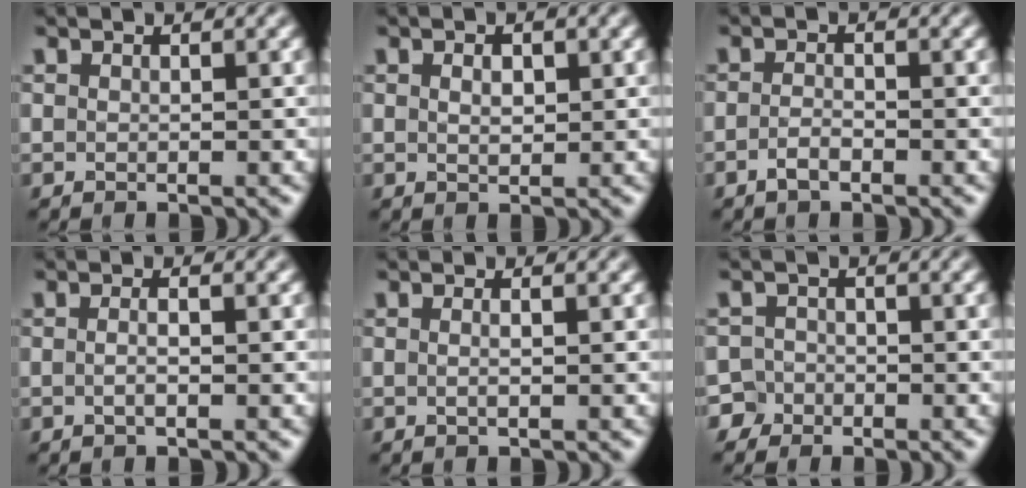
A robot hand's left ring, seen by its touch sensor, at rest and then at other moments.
{"total": 1.8, "force": [0.5, 1.0, 1.4], "torque": [-0.026, -0.001, 0.011]}
{"total": 1.4, "force": [-0.9, 0.5, 1.0], "torque": [-0.024, 0.000, -0.019]}
{"total": 1.3, "force": [0.0, 0.4, 1.3], "torque": [-0.014, -0.012, -0.008]}
{"total": 1.2, "force": [0.3, 0.4, 1.1], "torque": [-0.010, -0.009, -0.005]}
{"total": 3.2, "force": [-2.2, 2.3, 0.1], "torque": [0.019, 0.001, -0.043]}